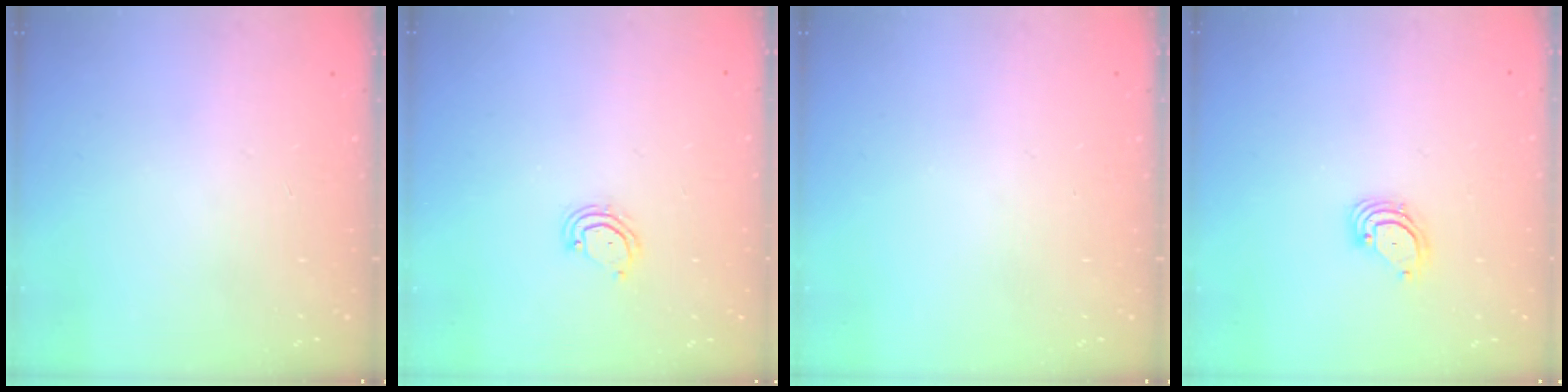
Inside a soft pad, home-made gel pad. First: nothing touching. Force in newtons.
{"total": 3.9, "press": 3.9, "slide": 0.3}
{"total": 0.0}
{"total": 3.6, "press": 3.6, "slide": 0.3}